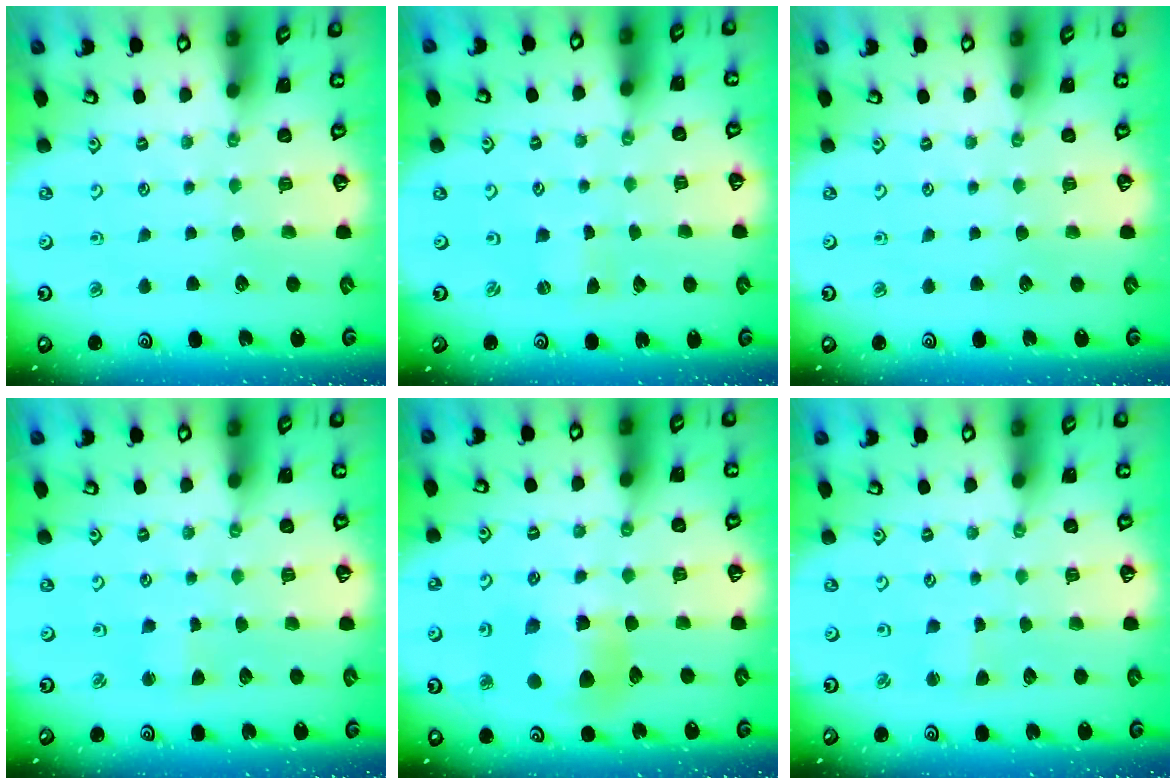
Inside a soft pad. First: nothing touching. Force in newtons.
{"total": 0.0}
{"total": 0.0}
{"total": 2.0, "press": 2.0, "slide": 0.3}
{"total": 10.2, "press": 10.2, "slide": 1.2}
{"total": 2.0, "press": 2.0, "slide": 0.3}